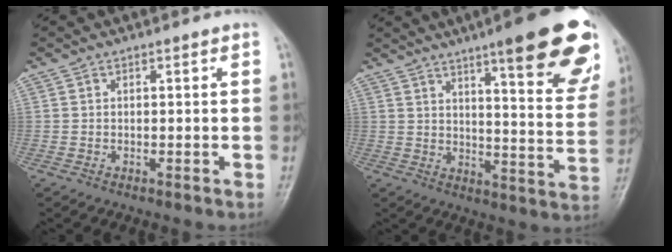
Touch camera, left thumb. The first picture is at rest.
{"total": 23.0, "force": [13.6, 4.8, 17.9], "torque": [-0.201, -0.056, 0.176]}